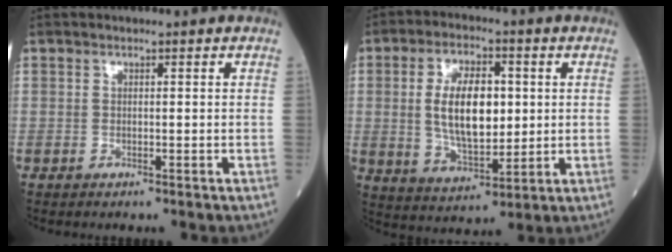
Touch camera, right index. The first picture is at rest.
{"total": 11.2, "force": [1.2, 5.0, 10.0], "torque": [-0.195, 0.005, 0.026]}